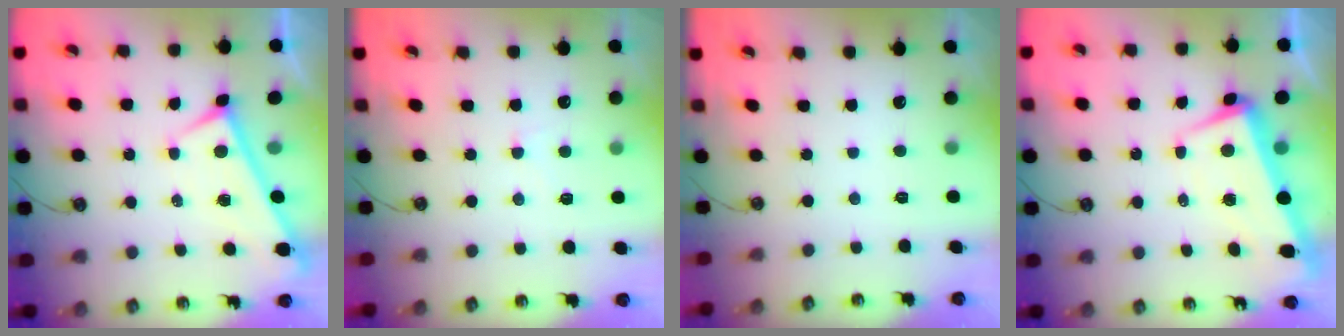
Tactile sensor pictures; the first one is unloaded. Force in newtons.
{"total": 0.9, "press": 0.9, "slide": 0.4}
{"total": 0.0}
{"total": 2.1, "press": 0.3, "slide": 2.1}